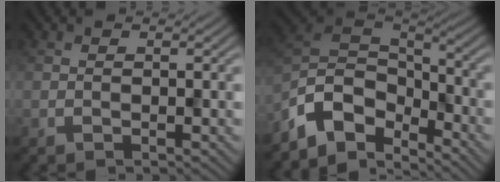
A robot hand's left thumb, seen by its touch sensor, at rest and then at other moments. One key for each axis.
{"total": 9.5, "fx": -6.5, "fy": 4.8, "fz": 5.1, "tx": -0.106, "ty": -0.005, "tz": -0.143}